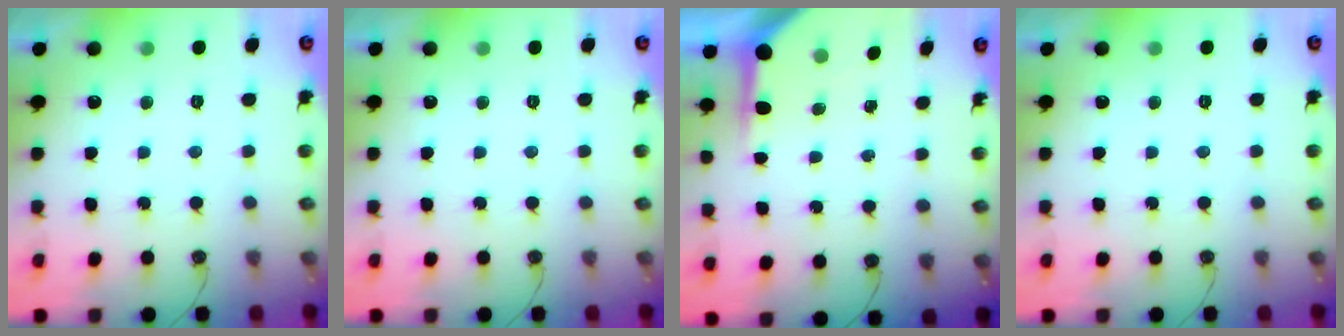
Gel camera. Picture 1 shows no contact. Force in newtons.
{"total": 0.0}
{"total": 6.2, "press": 6.2, "slide": 0.5}
{"total": 0.0}